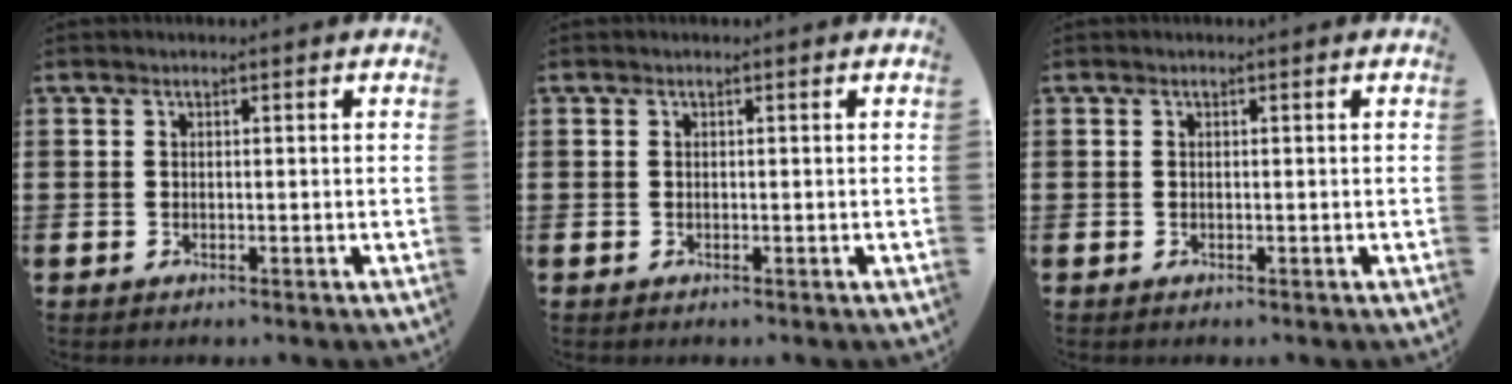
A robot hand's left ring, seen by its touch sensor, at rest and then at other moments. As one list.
[{"total": 0.0}, {"total": 0.0}]